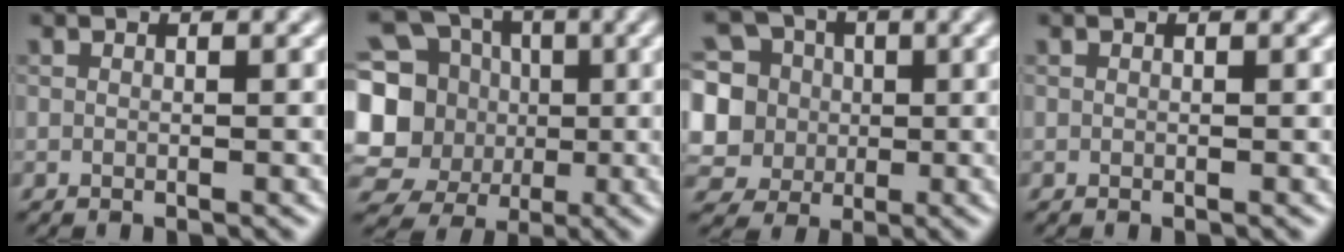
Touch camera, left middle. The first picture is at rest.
{"total": 12.3, "force": [0.3, 11.0, 5.4], "torque": [-0.160, 0.033, -0.012]}
{"total": 10.9, "force": [1.4, 10.0, 4.1], "torque": [-0.120, 0.031, 0.014]}
{"total": 0.0}